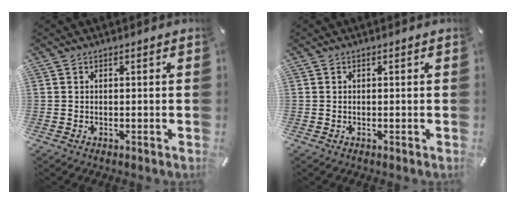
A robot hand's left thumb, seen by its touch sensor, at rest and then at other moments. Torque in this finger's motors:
{"motor_torque": [-0.06, 0.04, 0.00, 0.00, 0.00]}